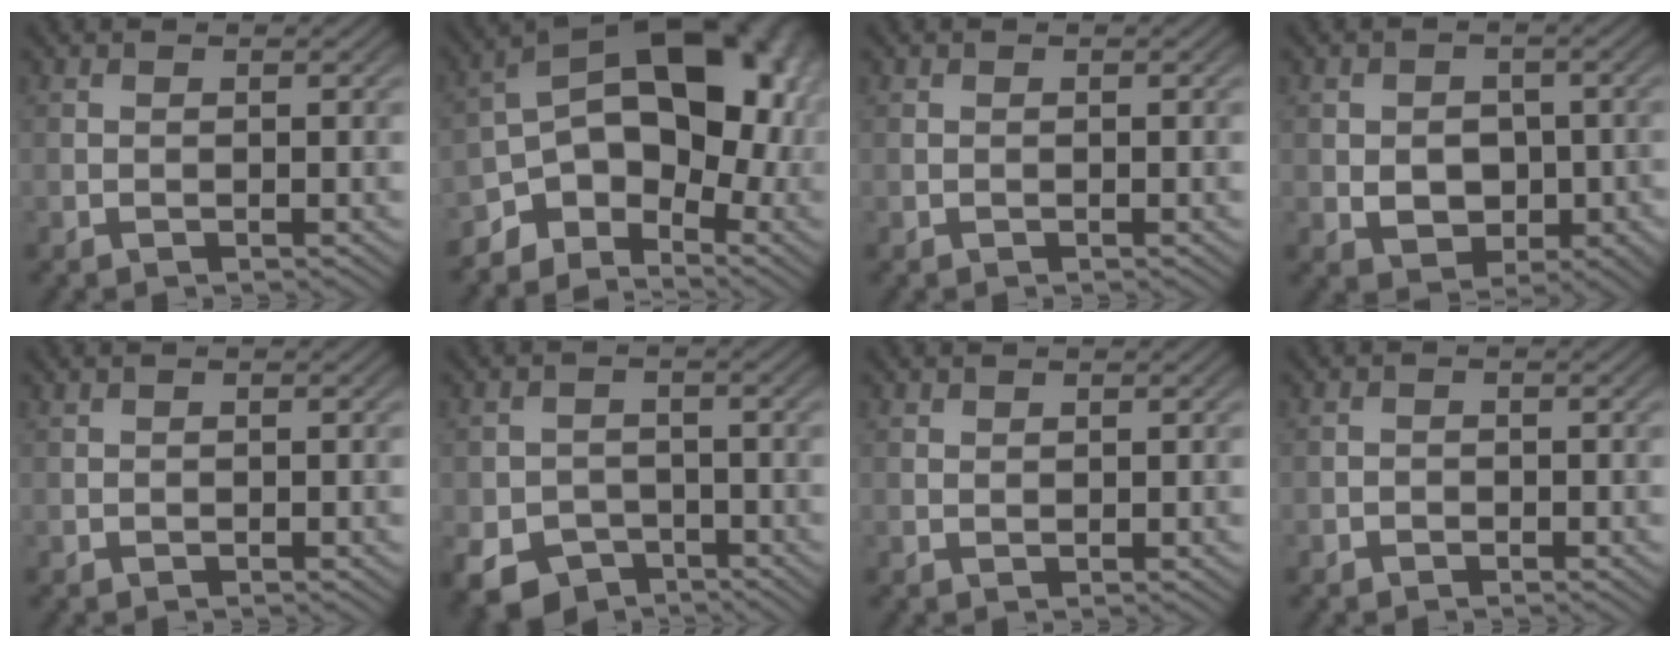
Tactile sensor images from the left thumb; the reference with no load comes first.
{"total": 13.2, "force": [-3.7, 8.3, 9.6], "torque": [-0.138, -0.002, -0.071]}
{"total": 0.0}
{"total": 4.7, "force": [-0.7, 3.7, 2.8], "torque": [-0.052, -0.009, -0.014]}
{"total": 0.0}
{"total": 5.7, "force": [-3.3, 4.1, 2.2], "torque": [-0.048, -0.014, -0.060]}
{"total": 0.7, "force": [0.6, 0.3, 0.1], "torque": [-0.004, 0.000, 0.015]}
{"total": 0.8, "force": [-0.5, 0.6, 0.1], "torque": [0.000, 0.000, -0.011]}